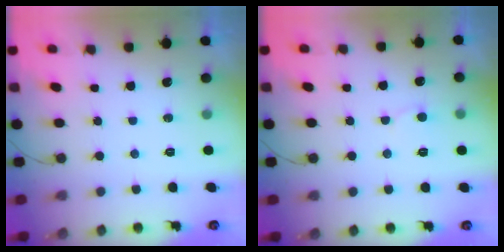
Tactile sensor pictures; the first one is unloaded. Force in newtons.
{"total": 6.0, "press": 6.0, "slide": 0.5}